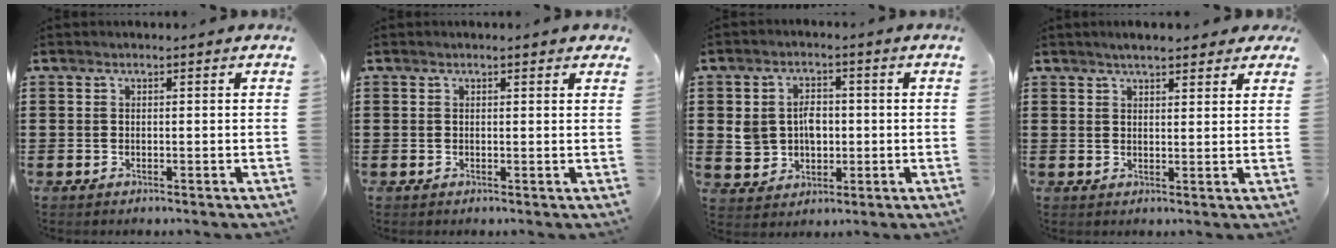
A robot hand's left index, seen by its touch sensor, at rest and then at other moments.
{"total": 1.0, "force": [0.7, 0.2, 0.7], "torque": [-0.014, 0.002, 0.013]}
{"total": 5.3, "force": [0.3, 4.2, 3.2], "torque": [-0.065, 0.010, 0.004]}
{"total": 3.4, "force": [2.9, 0.8, 1.7], "torque": [-0.039, 0.005, 0.053]}